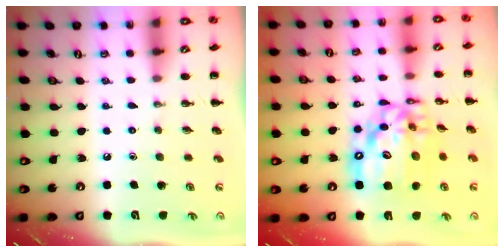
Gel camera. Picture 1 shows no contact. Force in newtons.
{"total": 17.4, "press": 16.8, "slide": 4.6}